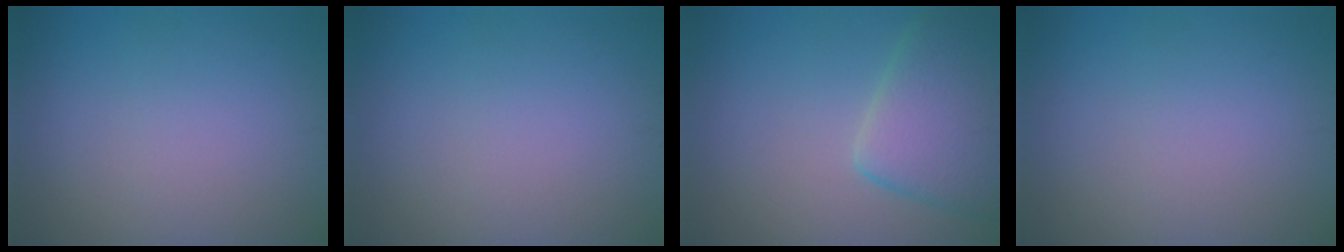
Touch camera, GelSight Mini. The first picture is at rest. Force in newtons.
{"total": 0.0}
{"total": 6.4, "press": 6.4, "slide": 0.3}
{"total": 0.0}